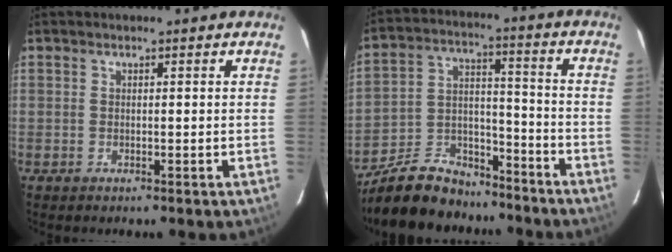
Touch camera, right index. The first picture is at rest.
{"total": 15.8, "force": [-12.8, 7.4, 5.5], "torque": [-0.131, 0.036, -0.203]}